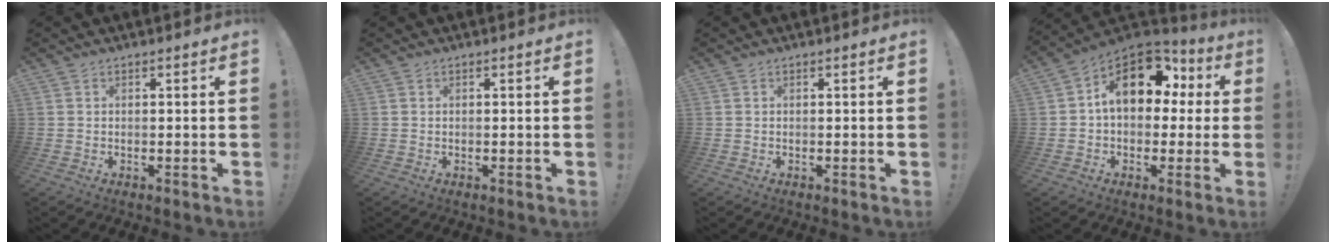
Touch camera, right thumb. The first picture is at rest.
{"total": 0.0}
{"total": 0.0}
{"total": 16.1, "force": [5.2, 10.9, 10.7], "torque": [-0.150, -0.010, 0.097]}